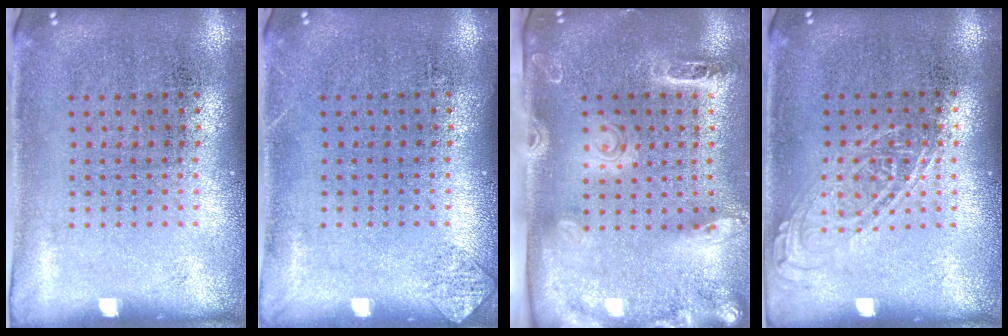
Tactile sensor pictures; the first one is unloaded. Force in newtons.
{"total": 0.8, "press": 0.8, "slide": 0.1}
{"total": 2.7, "press": 2.0, "slide": 1.8}
{"total": 1.0, "press": 1.0, "slide": 0.1}